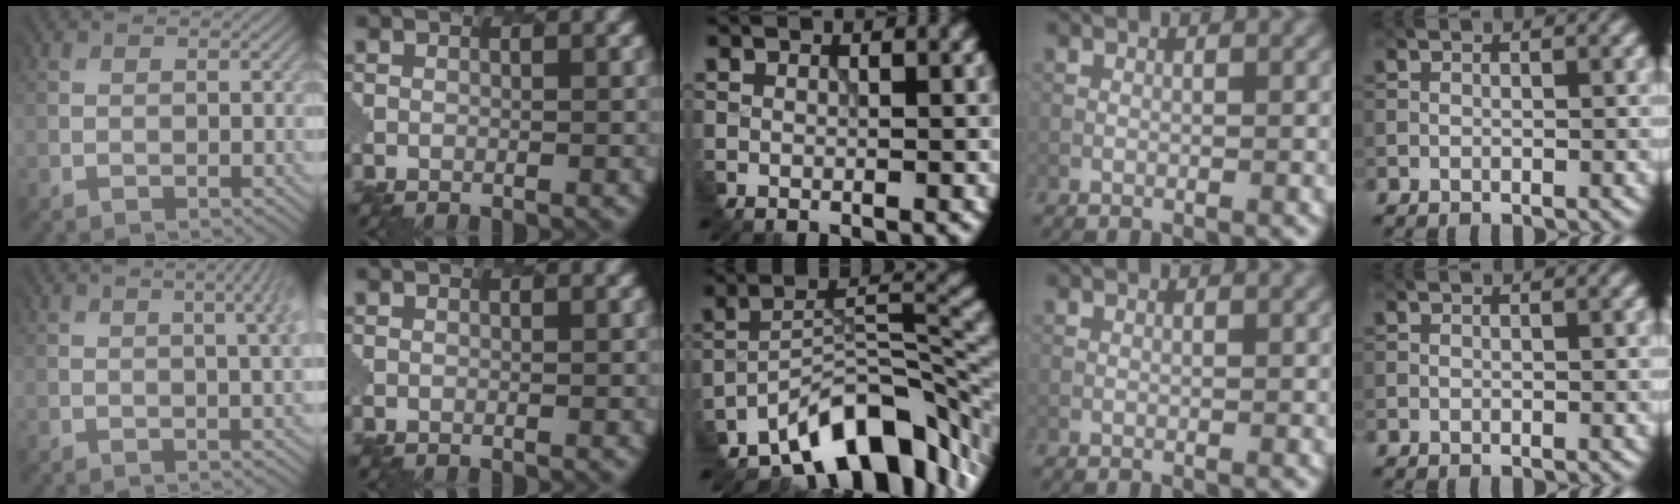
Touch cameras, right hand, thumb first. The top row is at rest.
{"thumb": {"total": 4.7, "force": [1.6, 1.4, 4.1], "torque": [-0.020, 0.028, 0.000]}, "middle": {"total": 10.3, "force": [-7.2, 4.0, 6.1], "torque": [-0.083, 0.007, -0.138]}}